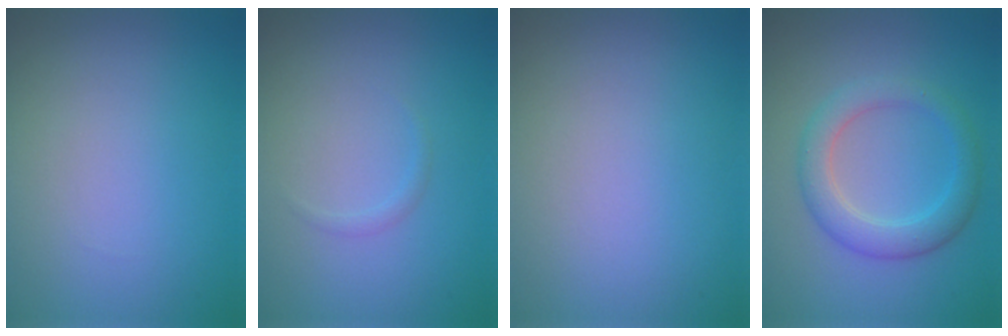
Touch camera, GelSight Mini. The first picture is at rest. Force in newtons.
{"total": 0.6, "press": 0.6, "slide": 0.1}
{"total": 0.0}
{"total": 3.7, "press": 3.7, "slide": 0.2}